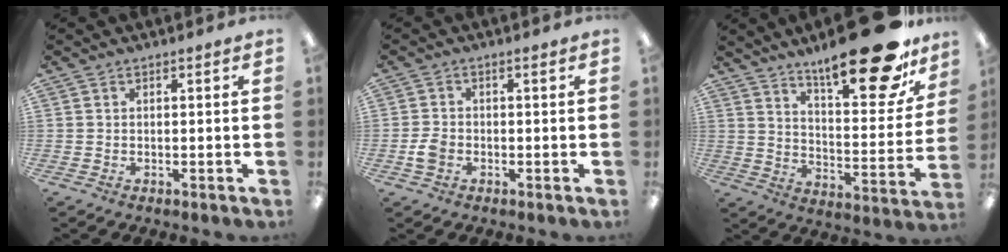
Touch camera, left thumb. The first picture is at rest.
{"total": 3.1, "force": [-0.9, 2.3, 1.9], "torque": [-0.039, 0.004, -0.018]}
{"total": 23.8, "force": [17.0, 7.3, 15.0], "torque": [-0.218, -0.108, 0.275]}